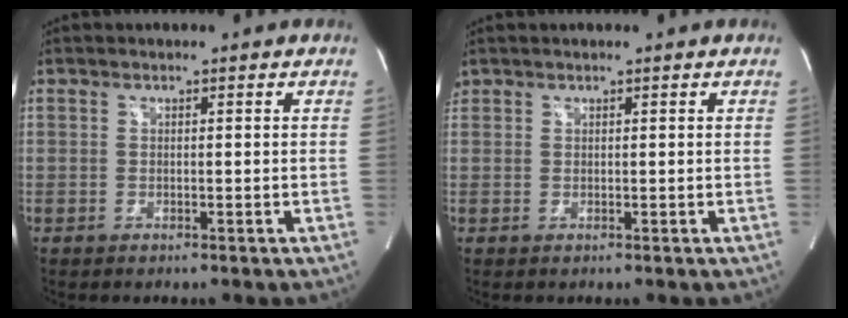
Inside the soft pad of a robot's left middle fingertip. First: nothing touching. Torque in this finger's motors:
{"motor_torque": [0.18, -0.17, 0.18, 0.00]}